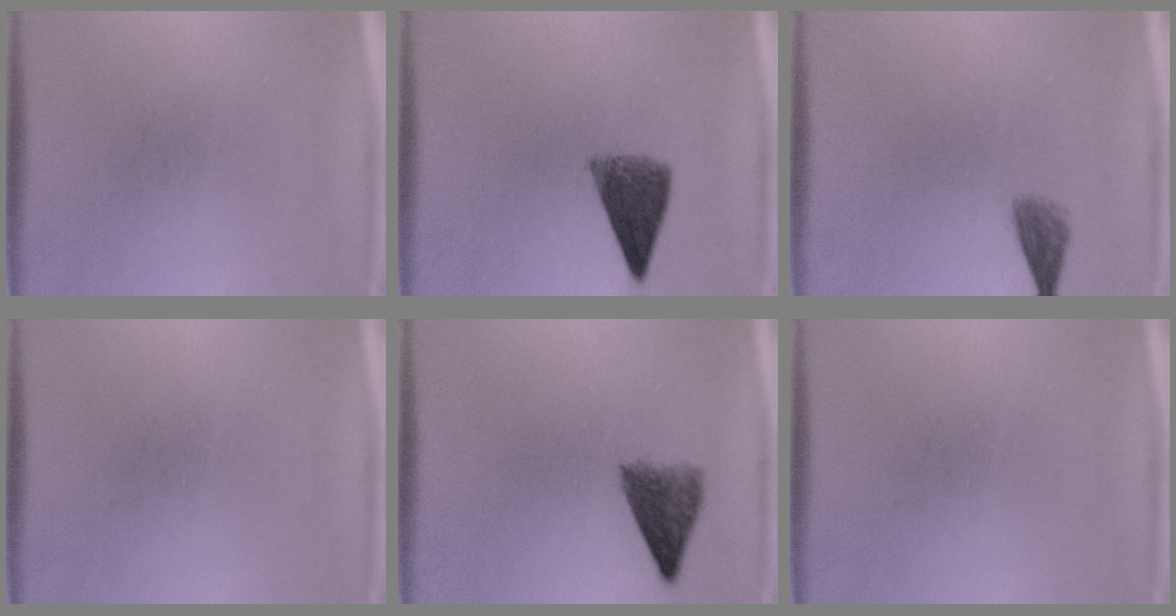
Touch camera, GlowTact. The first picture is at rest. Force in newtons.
{"total": 6.6}
{"total": 2.0}
{"total": 0.0}
{"total": 5.0}
{"total": 0.0}